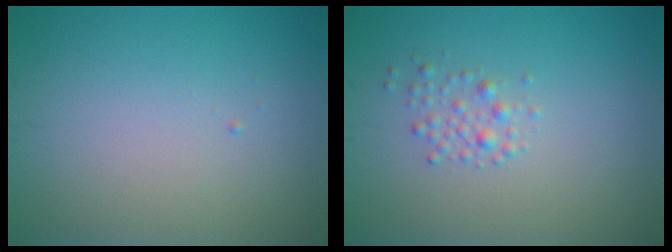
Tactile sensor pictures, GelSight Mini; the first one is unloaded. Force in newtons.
{"total": 1.4, "press": 1.4, "slide": 0.0}